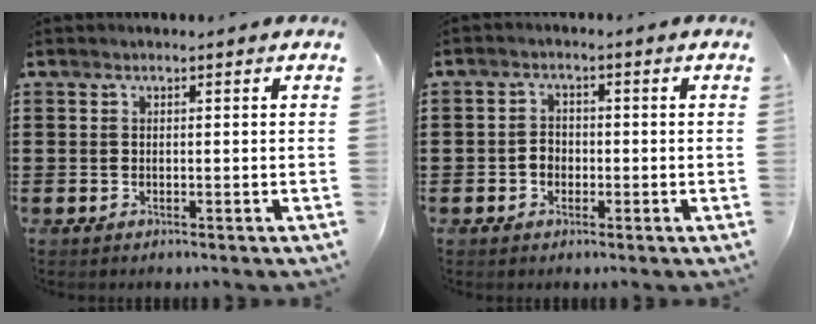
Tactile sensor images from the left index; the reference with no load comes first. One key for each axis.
{"total": 2.2, "fx": -0.6, "fy": 1.7, "fz": 1.1, "tx": -0.025, "ty": 0.003, "tz": -0.014}